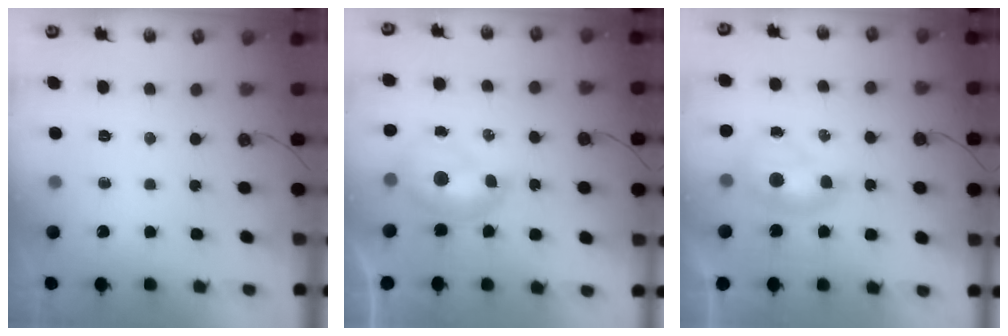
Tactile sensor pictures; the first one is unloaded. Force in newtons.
{"total": 1.5, "press": 1.4, "slide": 0.6}
{"total": 1.3, "press": 1.2, "slide": 0.5}